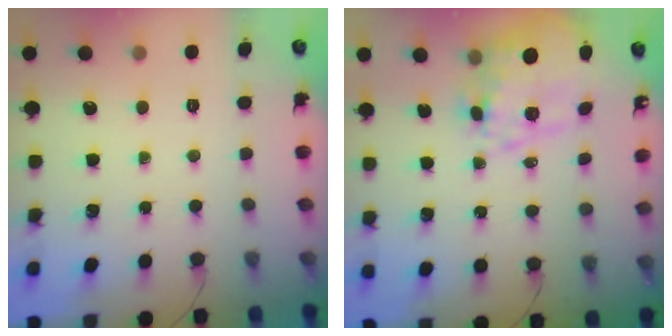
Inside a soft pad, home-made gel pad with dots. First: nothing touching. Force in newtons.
{"total": 14.6, "press": 14.3, "slide": 3.0}